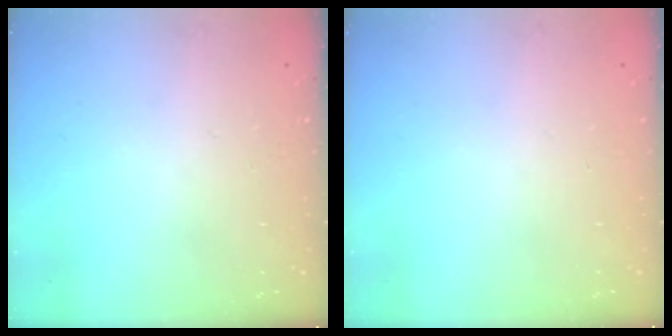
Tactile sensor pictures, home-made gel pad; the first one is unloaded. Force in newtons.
{"total": 0.0}